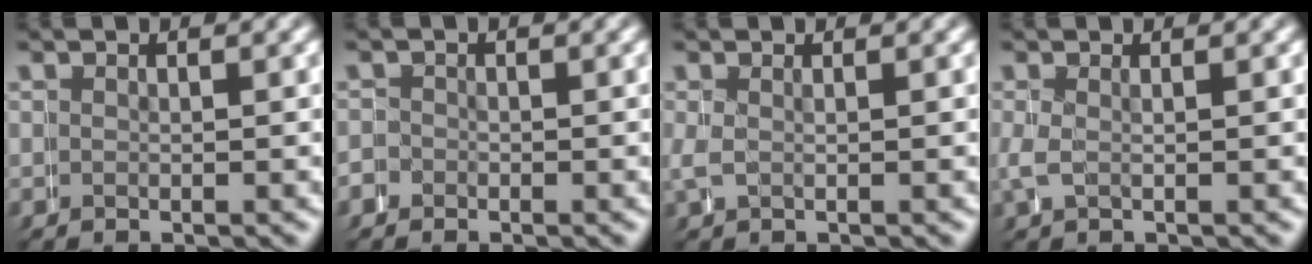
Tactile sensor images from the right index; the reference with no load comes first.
{"total": 1.6, "force": [-0.8, 1.4, 0.0], "torque": [-0.004, 0.003, -0.018]}
{"total": 1.4, "force": [0.3, 1.1, 0.8], "torque": [-0.025, -0.003, 0.008]}
{"total": 1.7, "force": [0.1, 1.2, 1.2], "torque": [-0.039, -0.007, 0.005]}